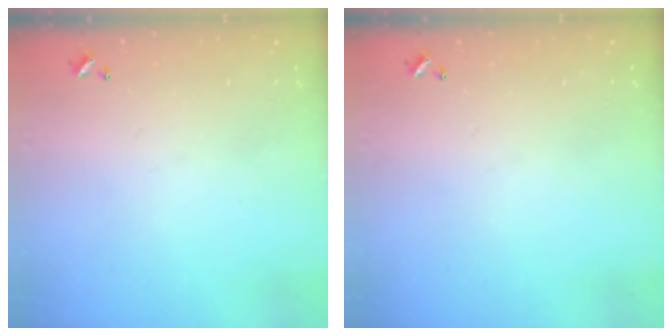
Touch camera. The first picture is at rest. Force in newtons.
{"total": 0.0}